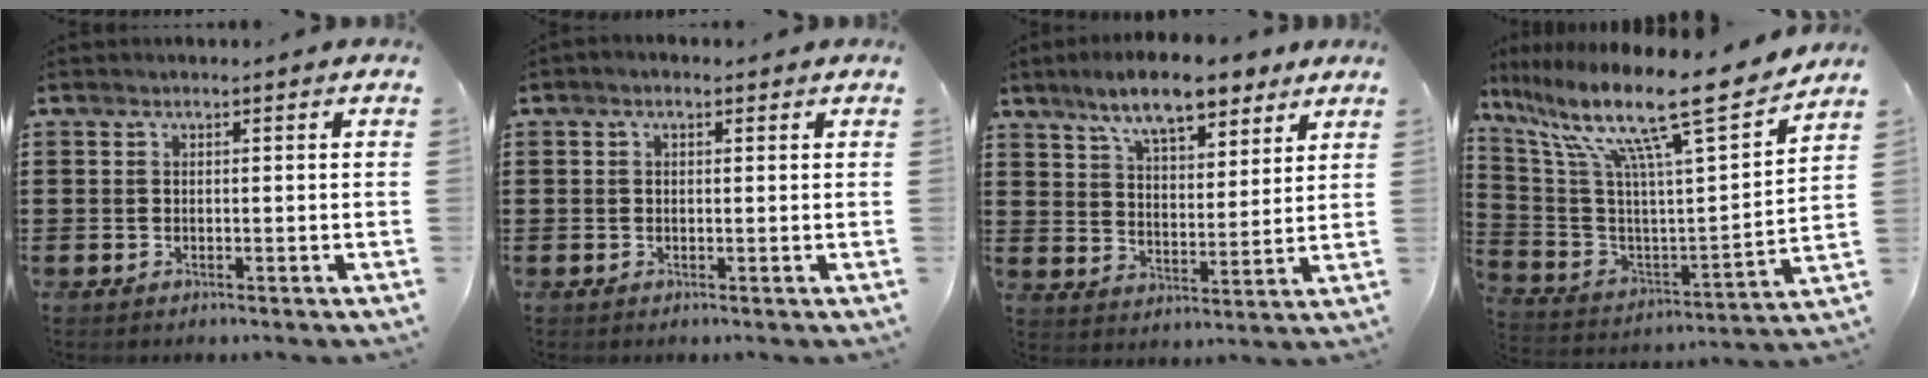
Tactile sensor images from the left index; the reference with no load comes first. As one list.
[{"total": 1.0, "force": [0.4, 0.5, 0.8], "torque": [-0.016, 0.006, 0.006]}, {"total": 9.9, "force": [8.0, 2.6, 5.2], "torque": [-0.116, -0.011, 0.145]}, {"total": 15.6, "force": [11.3, 1.4, 10.6], "torque": [-0.228, -0.068, 0.177]}]